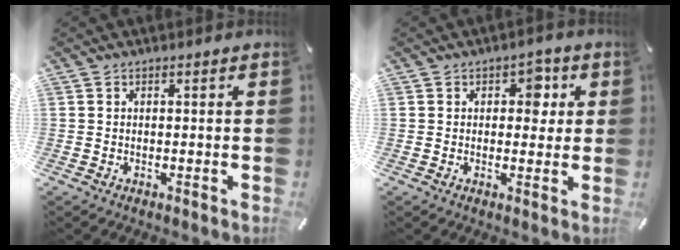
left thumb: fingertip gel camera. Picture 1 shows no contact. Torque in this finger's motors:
{"motor_torque": [0.56, 1.00, 0.39, -0.49, 0.00]}